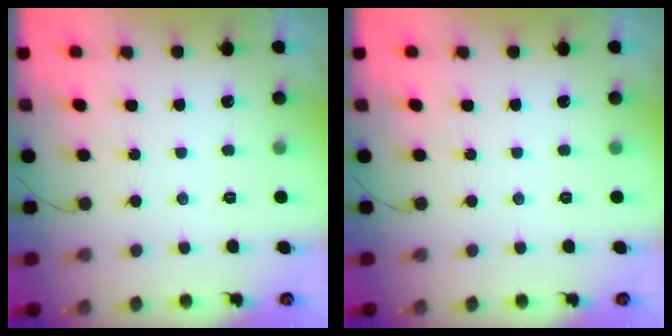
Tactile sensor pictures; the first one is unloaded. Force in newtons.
{"total": 0.0}